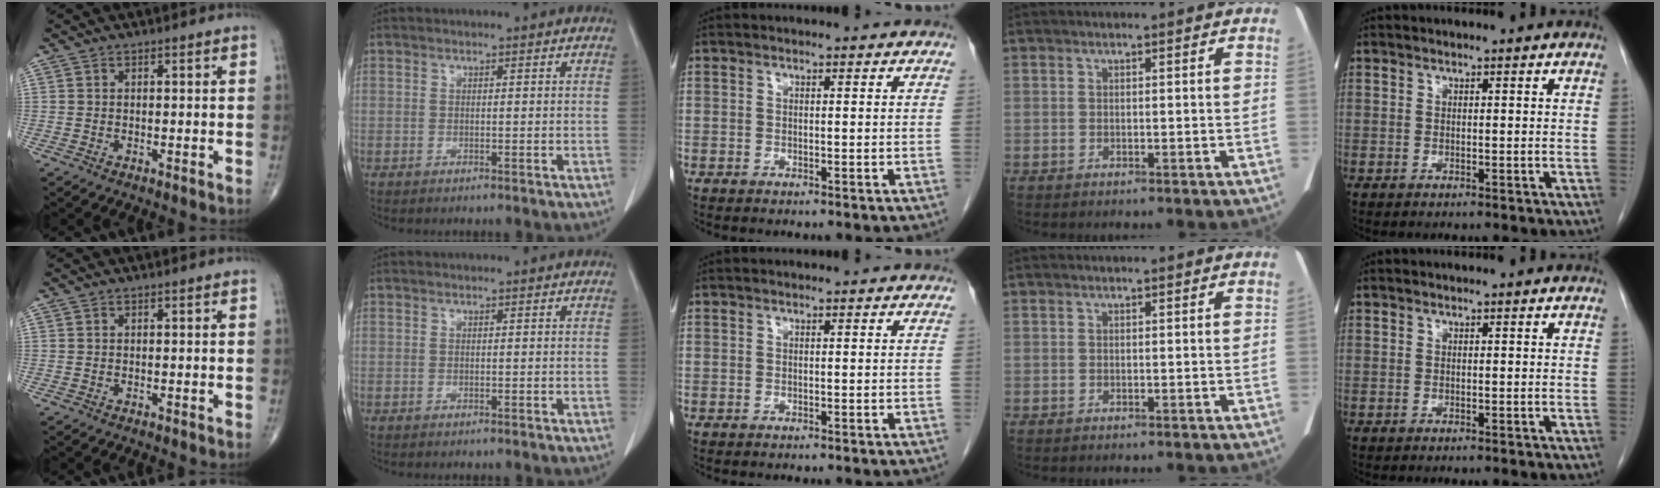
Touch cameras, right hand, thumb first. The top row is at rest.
{}